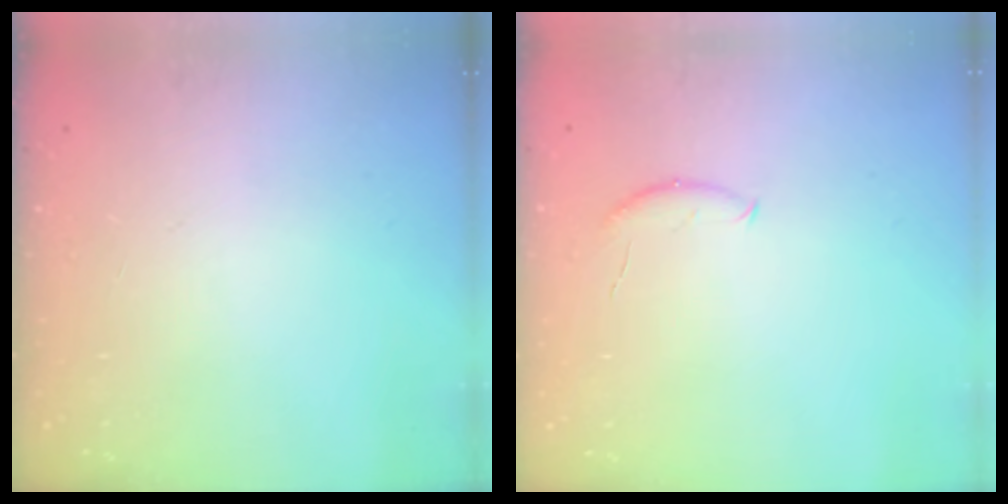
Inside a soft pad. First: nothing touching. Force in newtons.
{"total": 5.3, "press": 5.2, "slide": 0.6}